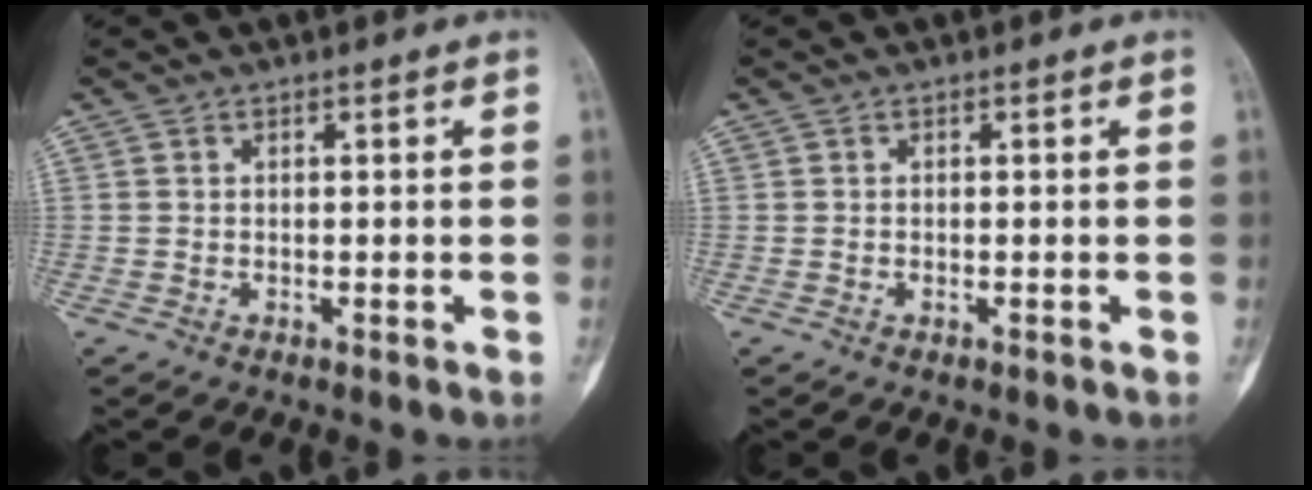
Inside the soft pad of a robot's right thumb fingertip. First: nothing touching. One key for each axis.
{"total": 0.0}